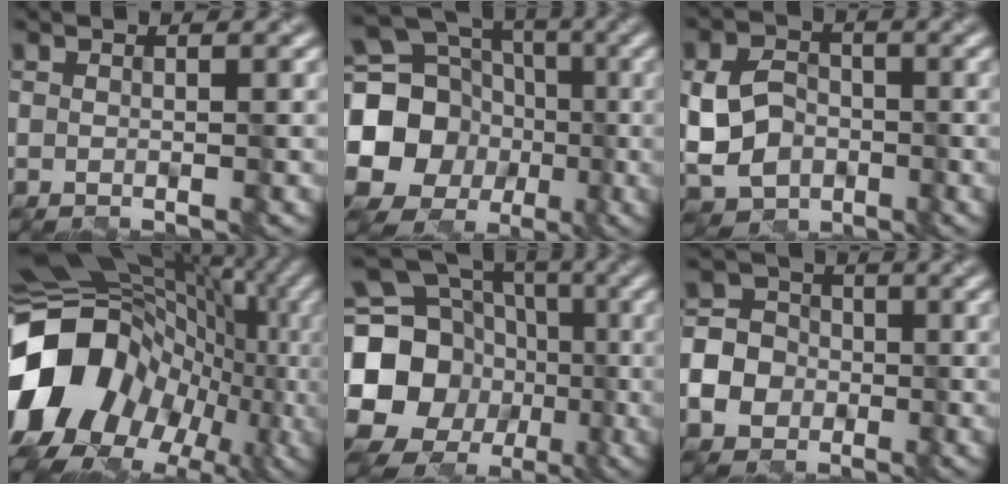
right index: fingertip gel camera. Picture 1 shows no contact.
{"total": 19.1, "force": [-2.4, 17.6, 7.0], "torque": [-0.149, -0.004, -0.073]}
{"total": 5.9, "force": [-1.2, 4.6, 3.5], "torque": [-0.071, 0.001, -0.028]}
{"total": 18.8, "force": [-3.4, 14.2, 11.8], "torque": [-0.249, -0.007, -0.058]}
{"total": 20.5, "force": [-1.0, 18.4, 9.0], "torque": [-0.180, 0.004, -0.058]}
{"total": 7.2, "force": [-2.4, 6.3, 2.5], "torque": [-0.054, -0.006, -0.066]}